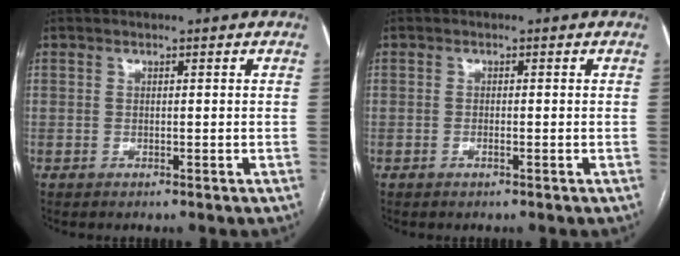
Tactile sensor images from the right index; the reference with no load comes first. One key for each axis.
{"total": 0.7, "fx": -0.3, "fy": 0.1, "fz": 0.7, "tx": -0.016, "ty": -0.001, "tz": -0.004}